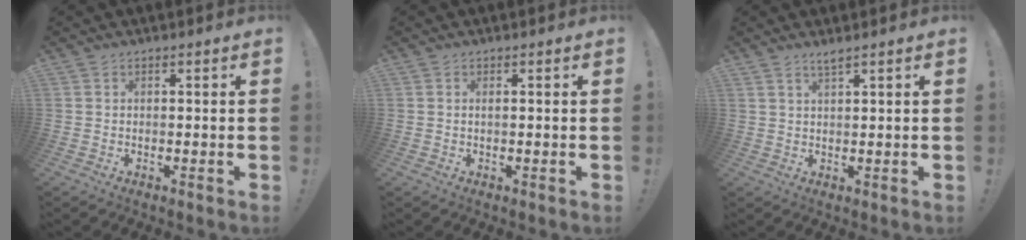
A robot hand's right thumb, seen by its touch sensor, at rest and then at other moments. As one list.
[{"total": 0.6, "force": [0.3, 0.1, 0.5], "torque": [-0.003, -0.002, 0.004]}, {"total": 2.3, "force": [1.9, -0.1, 1.4], "torque": [-0.037, -0.004, 0.035]}]